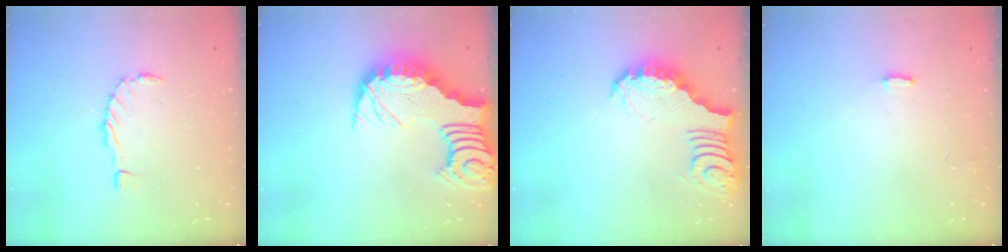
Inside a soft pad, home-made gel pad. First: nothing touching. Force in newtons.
{"total": 10.0, "press": 9.9, "slide": 1.3}
{"total": 3.9, "press": 3.8, "slide": 0.6}
{"total": 4.2, "press": 4.2, "slide": 0.3}